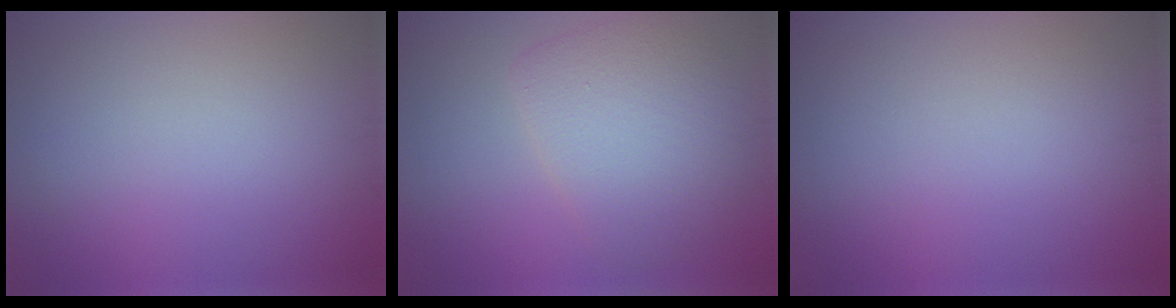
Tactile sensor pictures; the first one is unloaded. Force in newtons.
{"total": 5.6, "press": 5.6, "slide": 0.7}
{"total": 0.0}